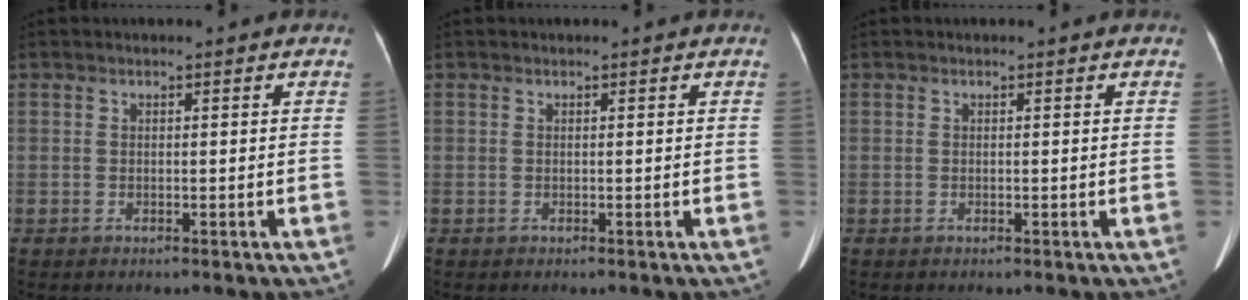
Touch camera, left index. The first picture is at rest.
{"total": 0.0}
{"total": 0.0}